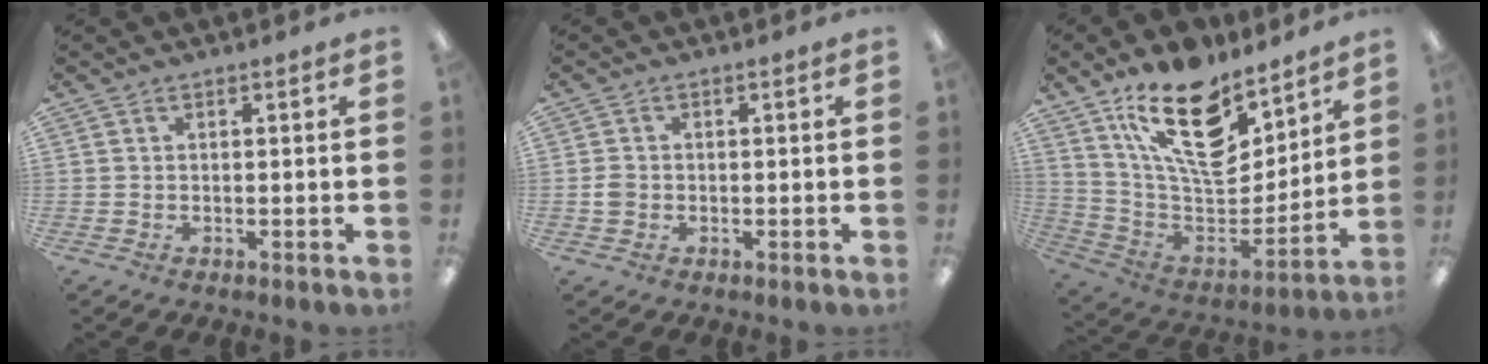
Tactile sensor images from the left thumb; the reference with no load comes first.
{"total": 2.1, "force": [-0.4, 1.9, 0.9], "torque": [-0.015, 0.005, -0.009]}
{"total": 20.8, "force": [13.3, 10.0, 12.5], "torque": [-0.210, -0.085, 0.238]}